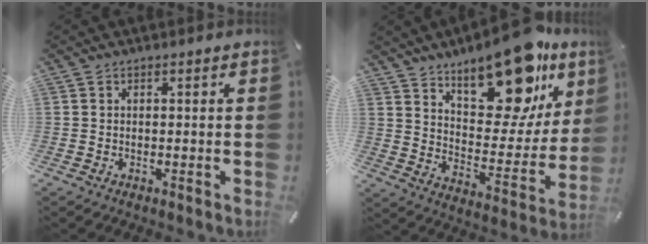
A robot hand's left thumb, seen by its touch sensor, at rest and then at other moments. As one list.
[{"total": 21.9, "force": [15.7, 9.7, 11.8], "torque": [-0.158, -0.114, 0.264]}]